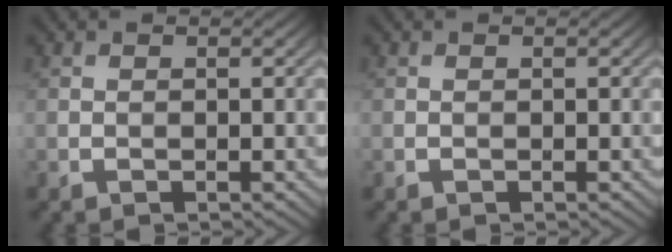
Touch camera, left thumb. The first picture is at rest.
{"total": 0.0}